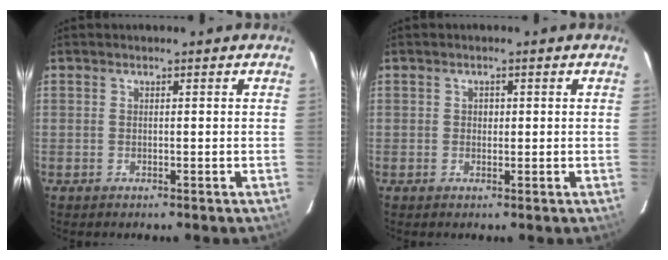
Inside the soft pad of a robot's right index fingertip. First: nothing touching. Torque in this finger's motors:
{"motor_torque": [0.08, 0.00, 0.04, 0.00]}